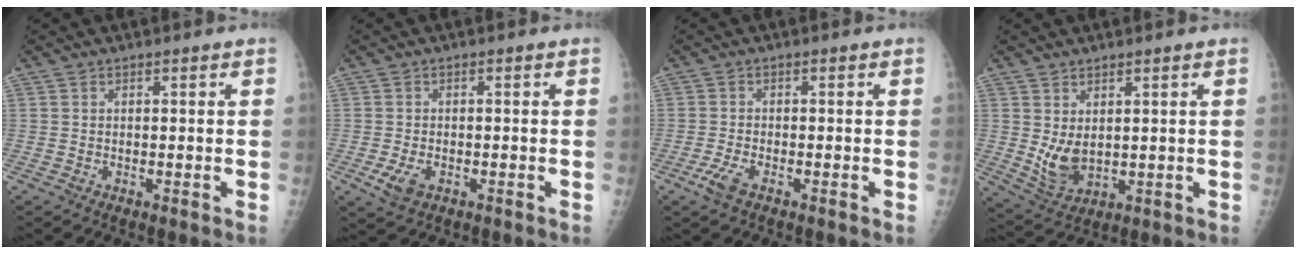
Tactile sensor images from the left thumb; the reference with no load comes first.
{"total": 3.7, "force": [-1.5, 2.2, 2.6], "torque": [-0.054, -0.001, -0.024]}
{"total": 3.3, "force": [-1.9, 1.1, 2.4], "torque": [-0.061, 0.005, -0.040]}
{"total": 6.1, "force": [1.1, 3.4, 4.8], "torque": [-0.079, -0.018, 0.039]}